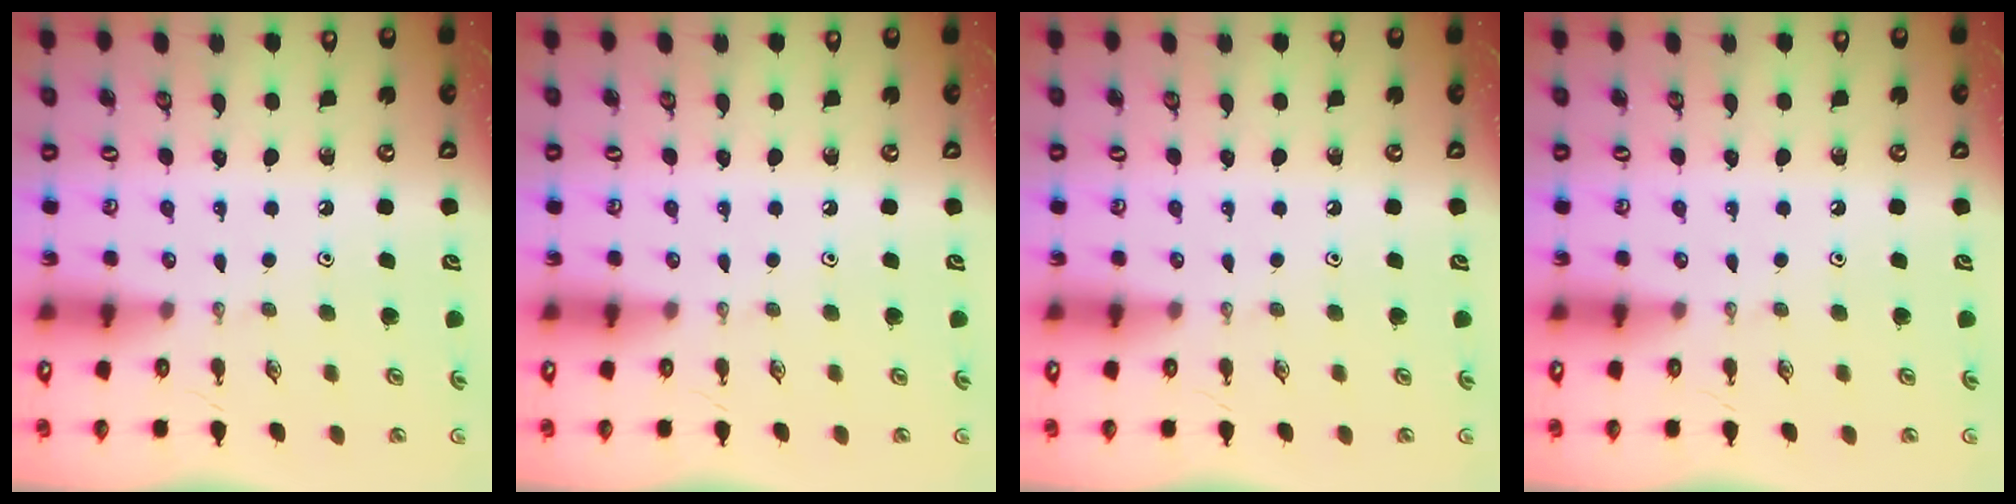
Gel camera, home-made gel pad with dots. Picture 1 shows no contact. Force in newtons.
{"total": 0.0}
{"total": 0.0}
{"total": 0.0}